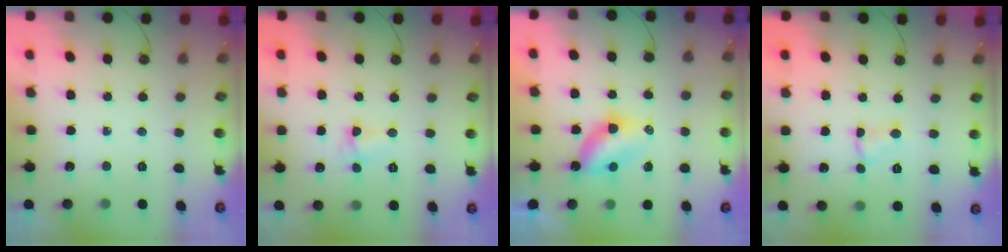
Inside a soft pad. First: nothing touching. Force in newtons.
{"total": 2.8, "press": 2.8, "slide": 0.5}
{"total": 6.3, "press": 6.2, "slide": 0.6}
{"total": 2.7, "press": 2.7, "slide": 0.3}